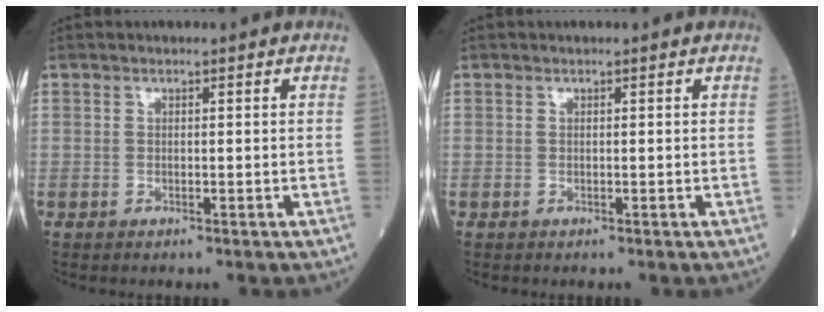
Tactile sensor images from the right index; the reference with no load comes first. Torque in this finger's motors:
{"motor_torque": [0.00, 0.00, 0.00, -0.01]}